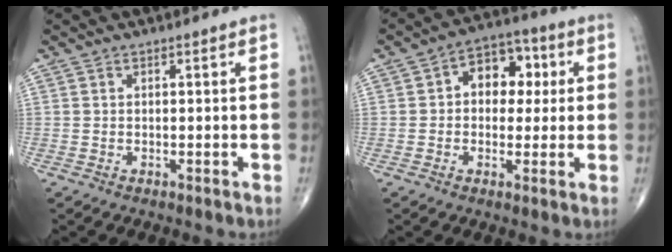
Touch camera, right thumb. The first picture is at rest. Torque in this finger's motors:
{"motor_torque": [0.06, 0.09, 0.31, -0.19, 0.05]}